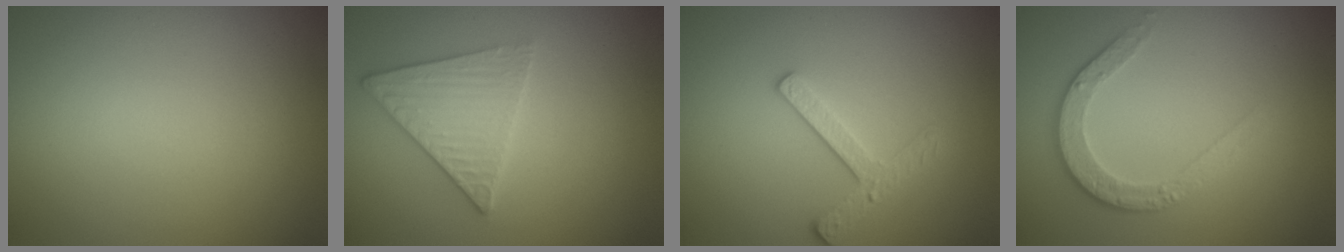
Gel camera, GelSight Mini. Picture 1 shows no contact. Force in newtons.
{"total": 3.4, "press": 3.4, "slide": 0.3}
{"total": 2.5, "press": 2.4, "slide": 0.3}
{"total": 3.4, "press": 2.6, "slide": 2.2}